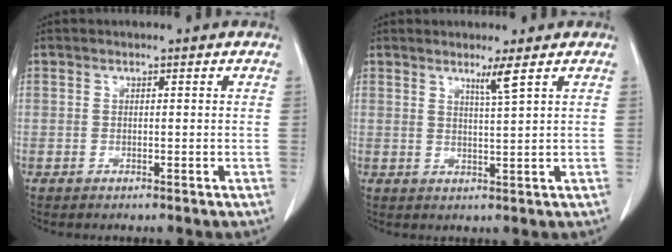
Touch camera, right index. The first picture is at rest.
{"total": 2.6, "force": [1.6, -0.9, 1.8], "torque": [-0.035, -0.014, 0.034]}